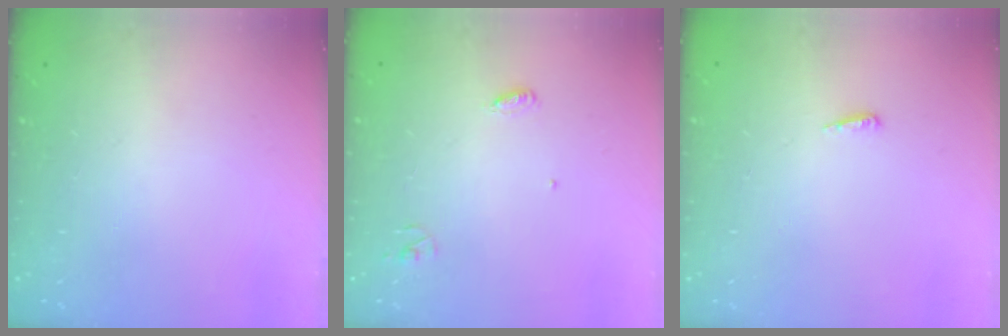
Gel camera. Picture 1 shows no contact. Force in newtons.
{"total": 3.8, "press": 3.7, "slide": 0.4}
{"total": 3.6, "press": 3.5, "slide": 0.6}